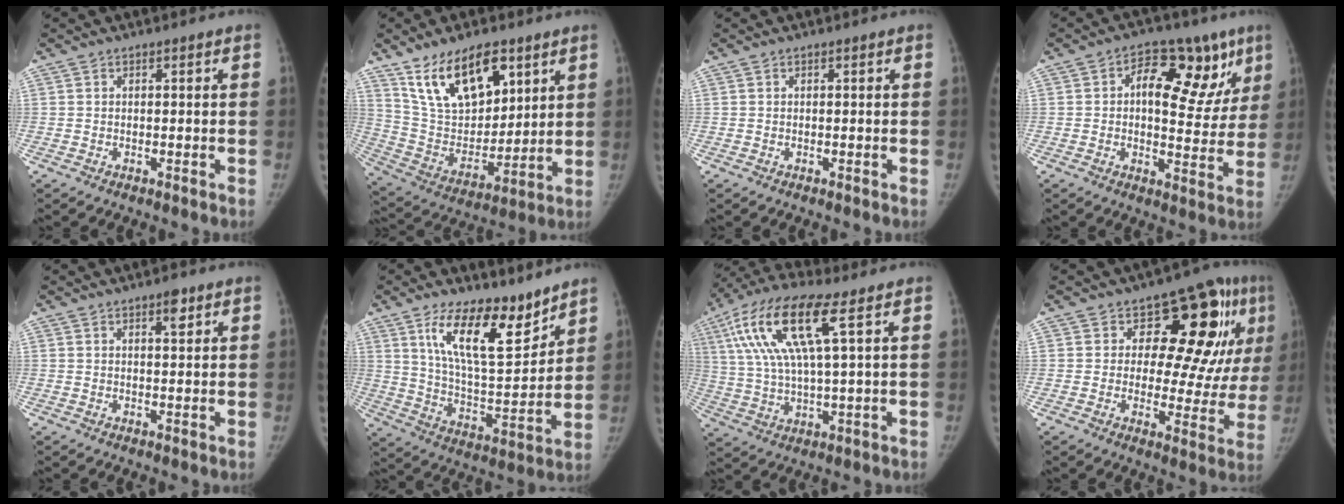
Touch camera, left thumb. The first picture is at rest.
{"total": 18.1, "force": [10.5, 9.3, 11.4], "torque": [-0.151, -0.047, 0.206]}
{"total": 0.0}
{"total": 16.2, "force": [6.2, 9.2, 11.7], "torque": [-0.107, 0.001, 0.081]}
{"total": 2.6, "force": [1.5, 0.9, 1.9], "torque": [-0.021, -0.007, 0.022]}
{"total": 16.5, "force": [10.8, 6.2, 10.8], "torque": [-0.139, -0.082, 0.197]}
{"total": 16.7, "force": [6.2, 4.1, 15.0], "torque": [-0.329, 0.005, 0.115]}
{"total": 17.5, "force": [6.3, 8.9, 13.7], "torque": [-0.118, -0.022, 0.077]}